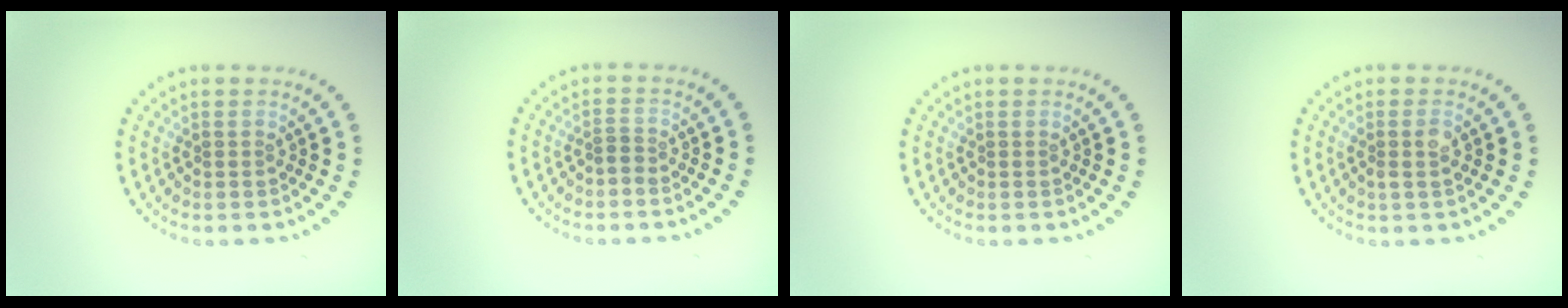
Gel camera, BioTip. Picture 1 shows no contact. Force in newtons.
{"total": 0.7, "press": 0.3, "slide": 0.6}
{"total": 0.0}
{"total": 1.5, "press": 1.3, "slide": 0.6}